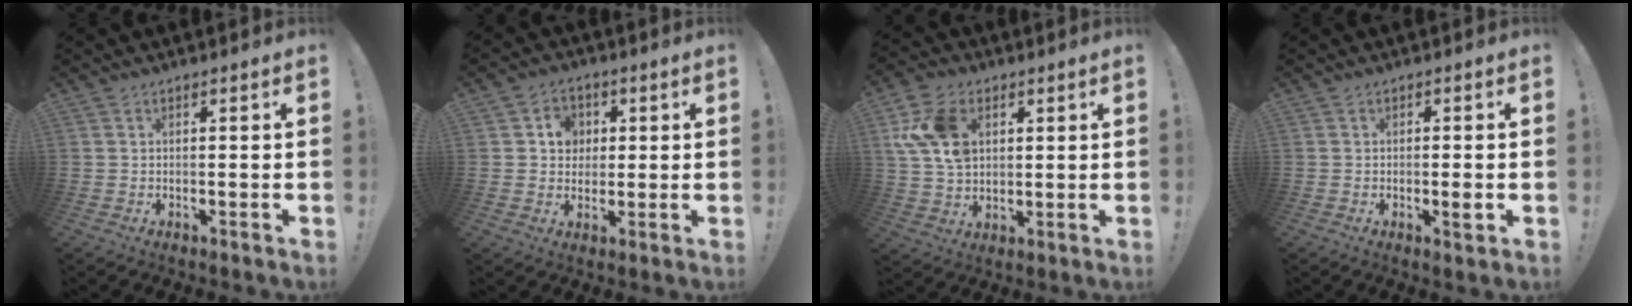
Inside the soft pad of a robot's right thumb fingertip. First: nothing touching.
{"total": 7.6, "force": [1.9, 6.9, 2.6], "torque": [-0.029, -0.006, 0.038]}
{"total": 14.6, "force": [4.7, 10.4, 9.0], "torque": [-0.156, -0.009, 0.094]}
{"total": 2.9, "force": [-0.9, 0.4, 2.8], "torque": [-0.038, 0.001, -0.016]}